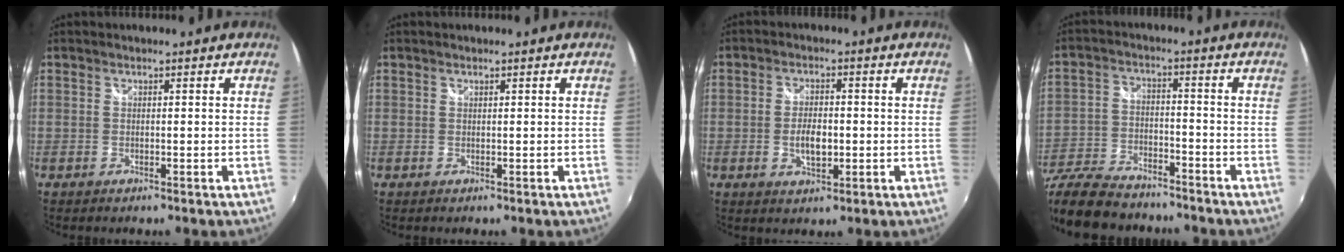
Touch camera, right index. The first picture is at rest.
{"total": 0.0}
{"total": 4.9, "force": [-0.9, 2.5, 4.1], "torque": [-0.080, -0.002, -0.014]}
{"total": 19.8, "force": [-16.0, 7.4, 9.1], "torque": [-0.214, -0.028, -0.271]}